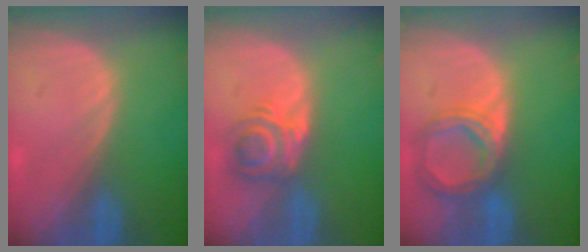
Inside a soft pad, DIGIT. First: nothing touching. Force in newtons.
{"total": 5.7, "press": 5.1, "slide": 2.5}
{"total": 6.7, "press": 6.1, "slide": 2.7}